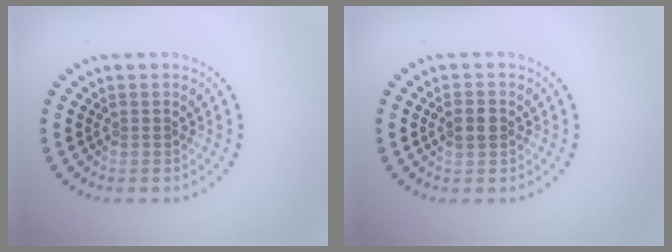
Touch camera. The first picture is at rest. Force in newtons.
{"total": 1.8, "press": 1.8, "slide": 0.2}